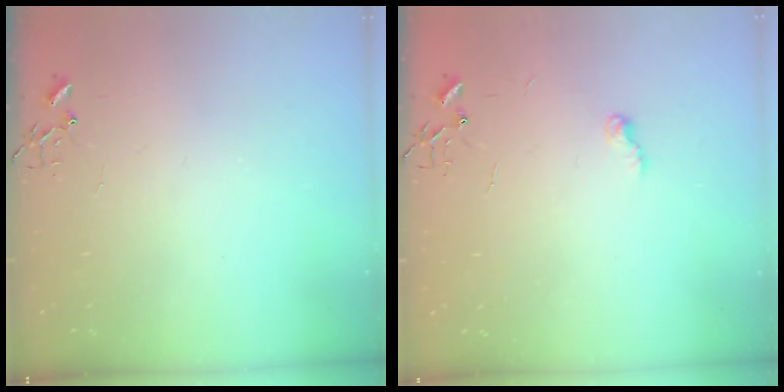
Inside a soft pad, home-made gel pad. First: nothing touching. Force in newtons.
{"total": 5.0, "press": 4.9, "slide": 0.7}